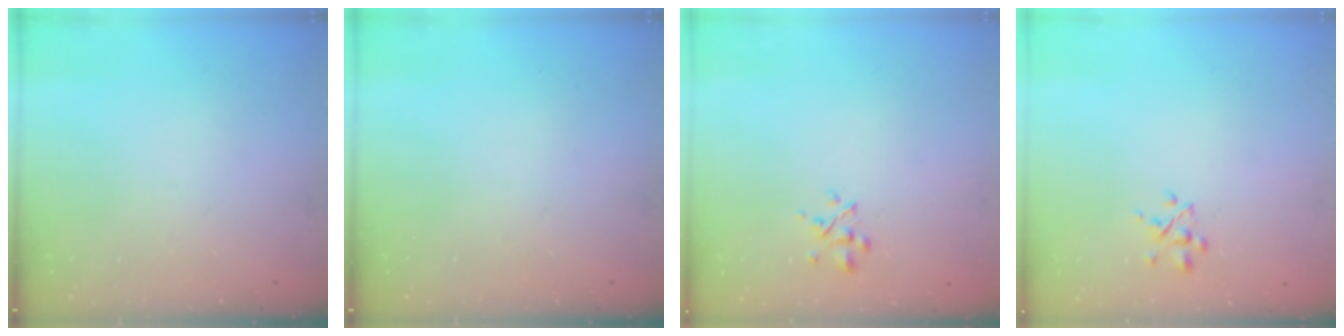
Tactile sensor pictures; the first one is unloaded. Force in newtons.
{"total": 0.0}
{"total": 2.7, "press": 2.6, "slide": 0.9}
{"total": 3.0, "press": 2.8, "slide": 1.1}